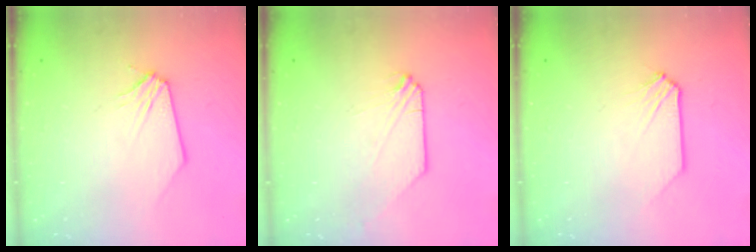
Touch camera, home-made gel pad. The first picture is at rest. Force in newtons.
{"total": 0.0}
{"total": 0.0}